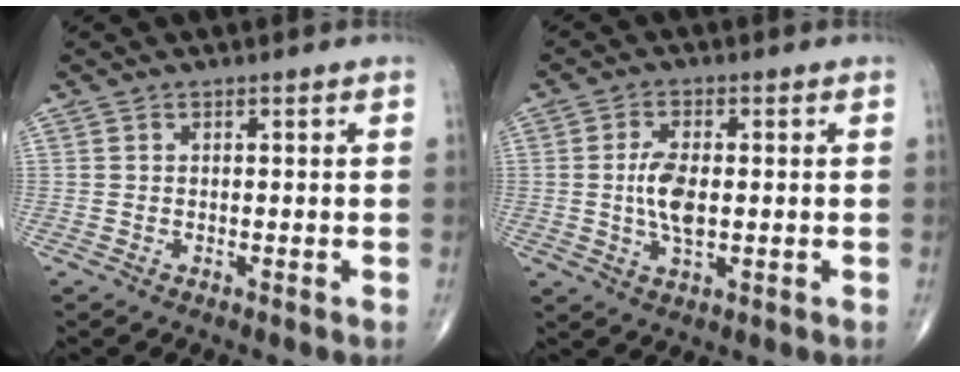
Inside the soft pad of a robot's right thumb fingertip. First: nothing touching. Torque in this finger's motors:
{"motor_torque": [1.23, 1.09, 0.86, 0.09, 0.08]}